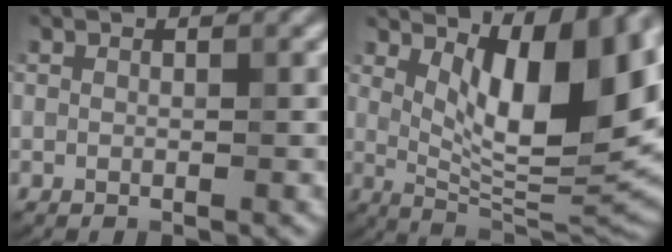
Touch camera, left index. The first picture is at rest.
{"total": 11.6, "force": [3.7, 4.0, 10.3], "torque": [-0.148, -0.007, 0.066]}